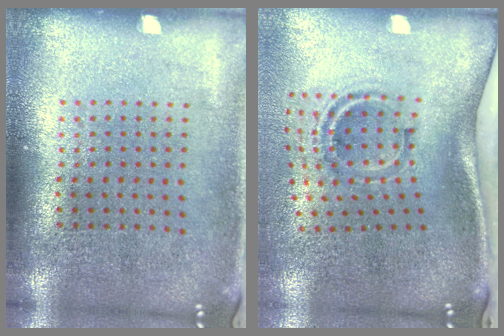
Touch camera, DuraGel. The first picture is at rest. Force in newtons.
{"total": 2.0, "press": 1.2, "slide": 1.7}